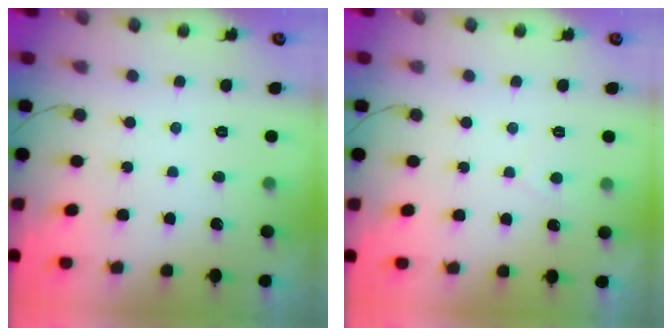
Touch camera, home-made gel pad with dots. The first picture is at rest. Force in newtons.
{"total": 1.6, "press": 1.6, "slide": 0.2}